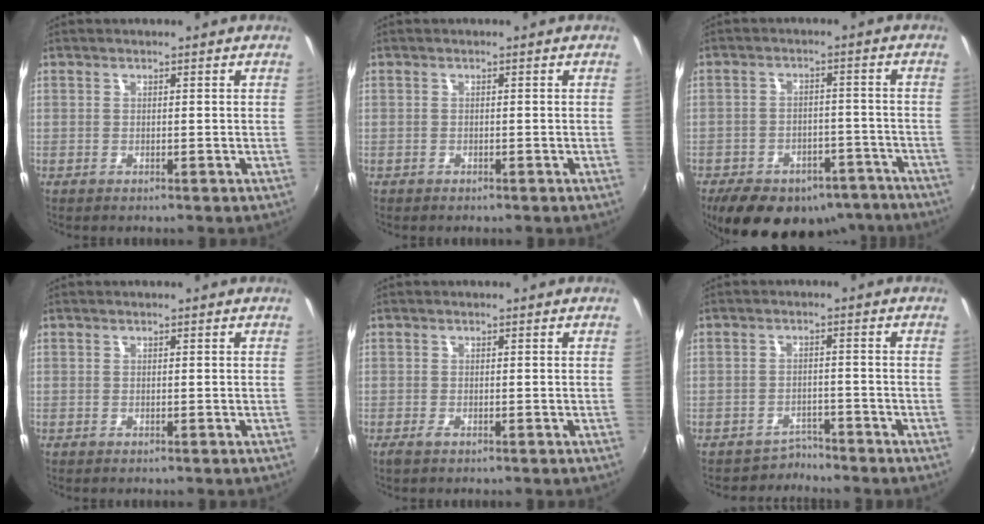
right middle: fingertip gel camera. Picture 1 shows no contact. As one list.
[{"total": 0.7, "force": [-0.6, 0.3, 0.2], "torque": [-0.007, 0.000, -0.008]}, {"total": 19.5, "force": [-14.8, 9.9, 8.1], "torque": [-0.165, 0.015, -0.175]}, {"total": 0.0}, {"total": 1.1, "force": [-0.7, 0.3, 0.8], "torque": [-0.016, -0.004, -0.013]}, {"total": 3.0, "force": [-2.9, 0.7, -0.7], "torque": [0.014, 0.008, -0.048]}]